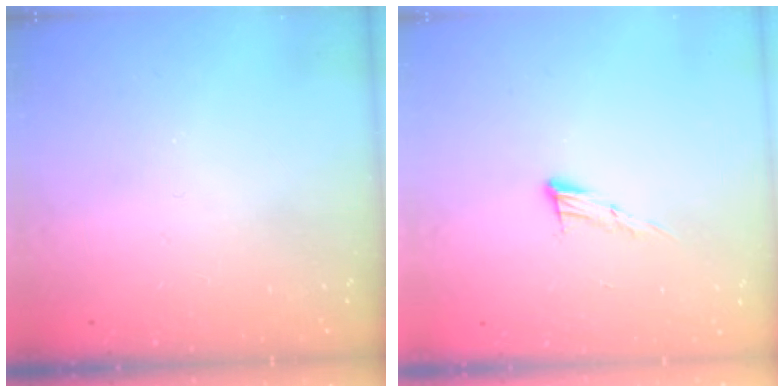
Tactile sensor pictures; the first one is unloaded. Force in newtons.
{"total": 8.5, "press": 8.4, "slide": 1.5}